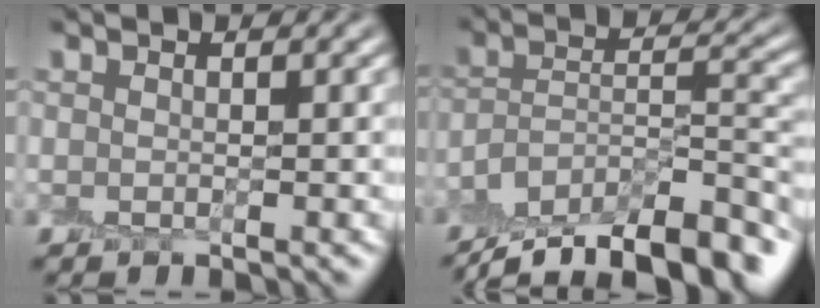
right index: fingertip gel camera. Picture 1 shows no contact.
{"total": 13.3, "force": [-10.5, 4.5, 6.8], "torque": [-0.119, 0.011, -0.160]}